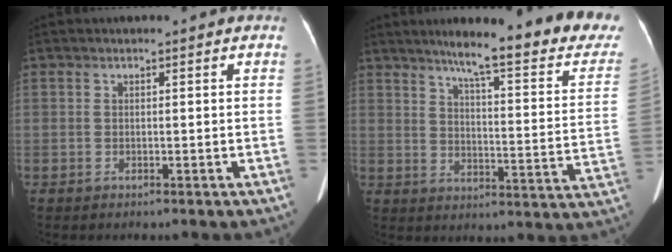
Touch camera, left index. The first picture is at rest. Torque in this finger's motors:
{"motor_torque": [0.91, -1.23, 0.77, 0.11]}